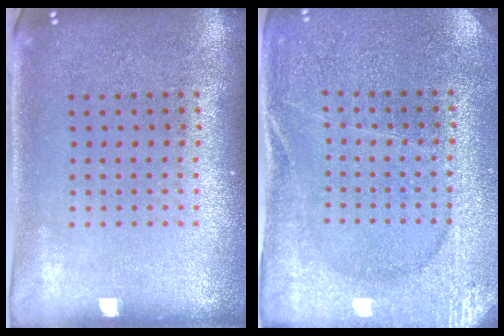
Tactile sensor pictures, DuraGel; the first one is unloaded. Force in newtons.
{"total": 2.9, "press": 2.9, "slide": 0.3}